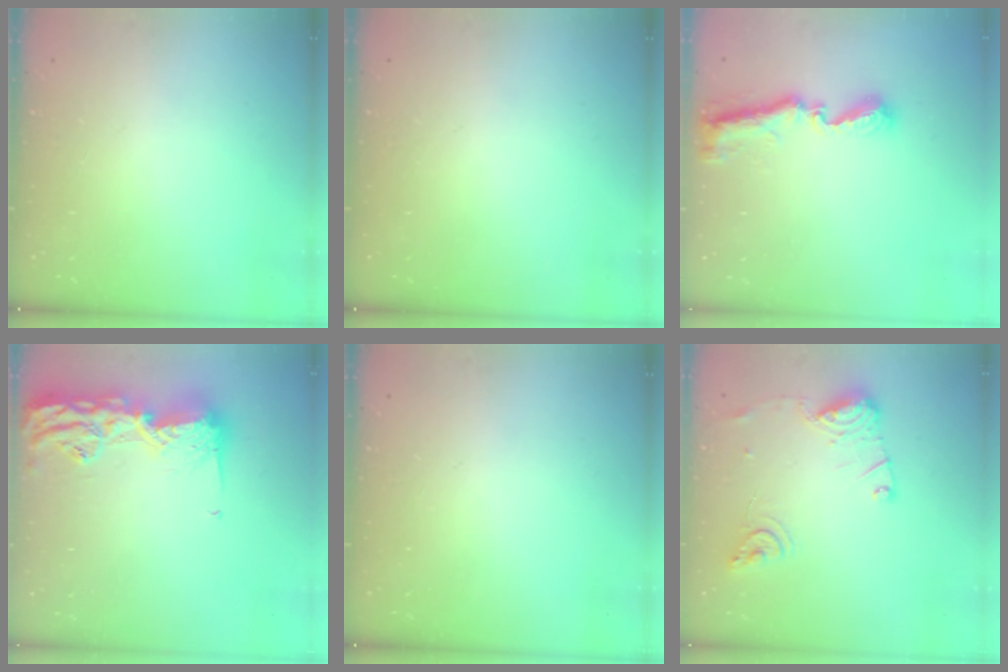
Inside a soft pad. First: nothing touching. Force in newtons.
{"total": 0.0}
{"total": 8.8, "press": 8.8, "slide": 0.7}
{"total": 17.7, "press": 17.6, "slide": 0.9}
{"total": 0.0}
{"total": 12.9, "press": 12.8, "slide": 1.5}